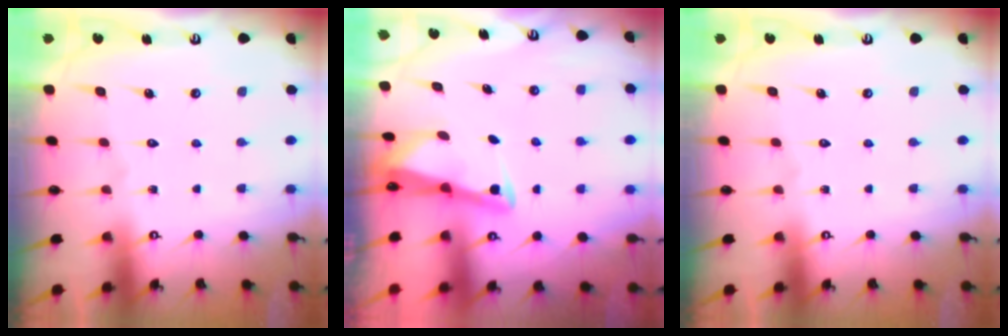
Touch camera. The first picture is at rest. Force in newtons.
{"total": 2.9, "press": 2.9, "slide": 0.3}
{"total": 0.0}